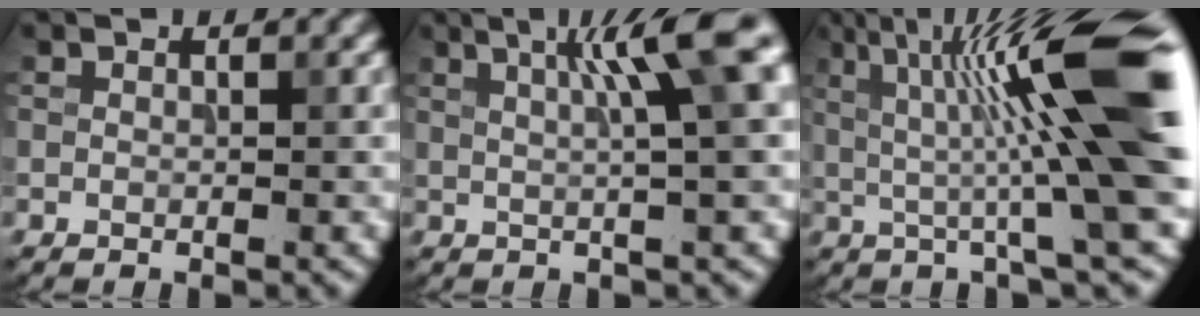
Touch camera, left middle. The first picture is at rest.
{"total": 7.3, "force": [2.3, 1.2, 6.9], "torque": [-0.079, 0.017, 0.033]}
{"total": 12.9, "force": [1.8, 1.6, 12.7], "torque": [-0.186, 0.021, 0.027]}